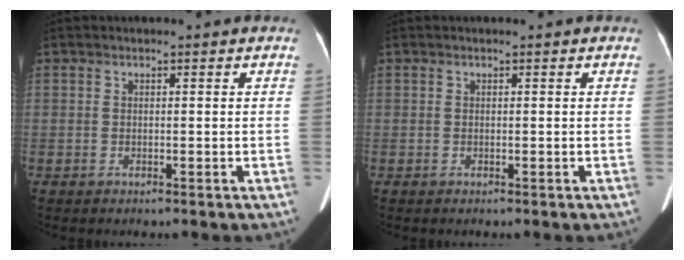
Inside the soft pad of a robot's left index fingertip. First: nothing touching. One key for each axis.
{"total": 0.0}